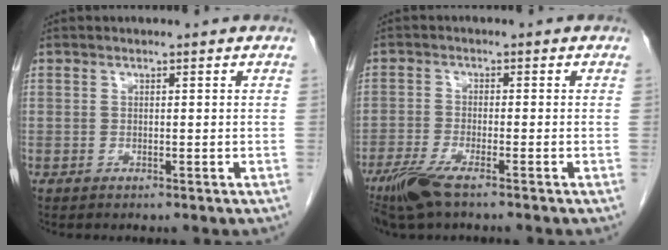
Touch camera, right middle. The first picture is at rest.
{"total": 5.6, "force": [-4.0, 0.5, 3.9], "torque": [-0.082, -0.015, -0.078]}